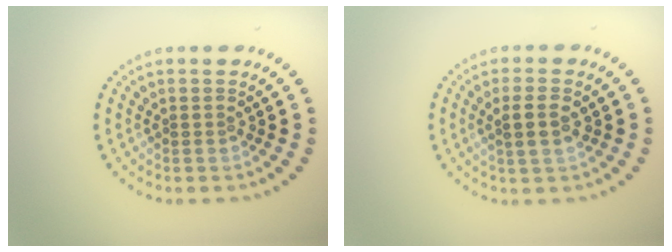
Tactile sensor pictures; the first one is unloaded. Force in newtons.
{"total": 2.5, "press": 2.4, "slide": 0.4}